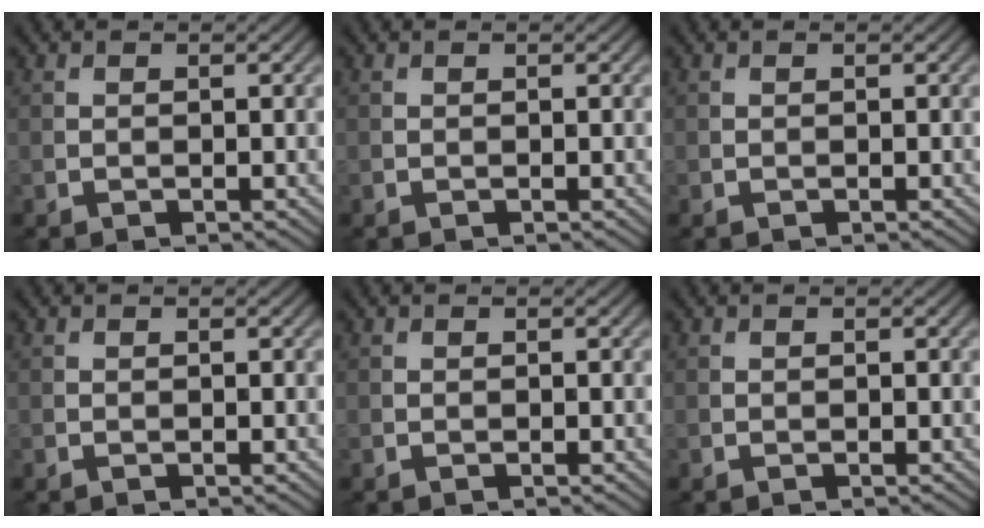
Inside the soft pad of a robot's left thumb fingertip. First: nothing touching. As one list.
[{"total": 0.0}, {"total": 0.0}, {"total": 0.0}, {"total": 0.0}, {"total": 0.0}]